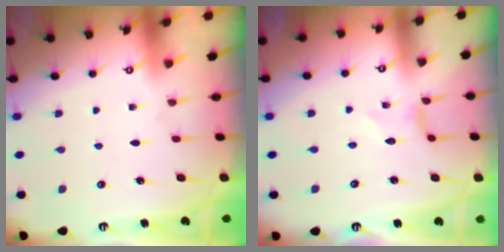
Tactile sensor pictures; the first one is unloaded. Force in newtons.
{"total": 0.0}